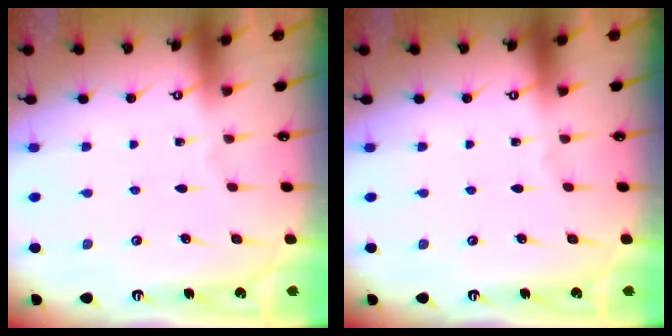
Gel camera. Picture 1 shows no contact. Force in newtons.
{"total": 0.0}